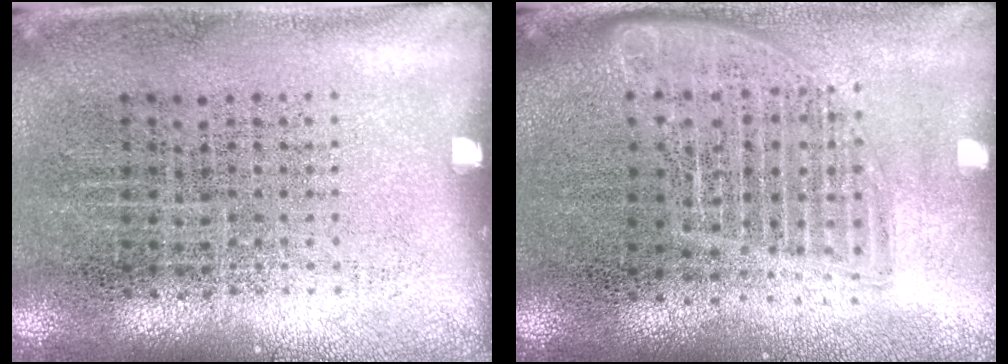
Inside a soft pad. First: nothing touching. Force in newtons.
{"total": 1.6, "press": 1.4, "slide": 0.7}